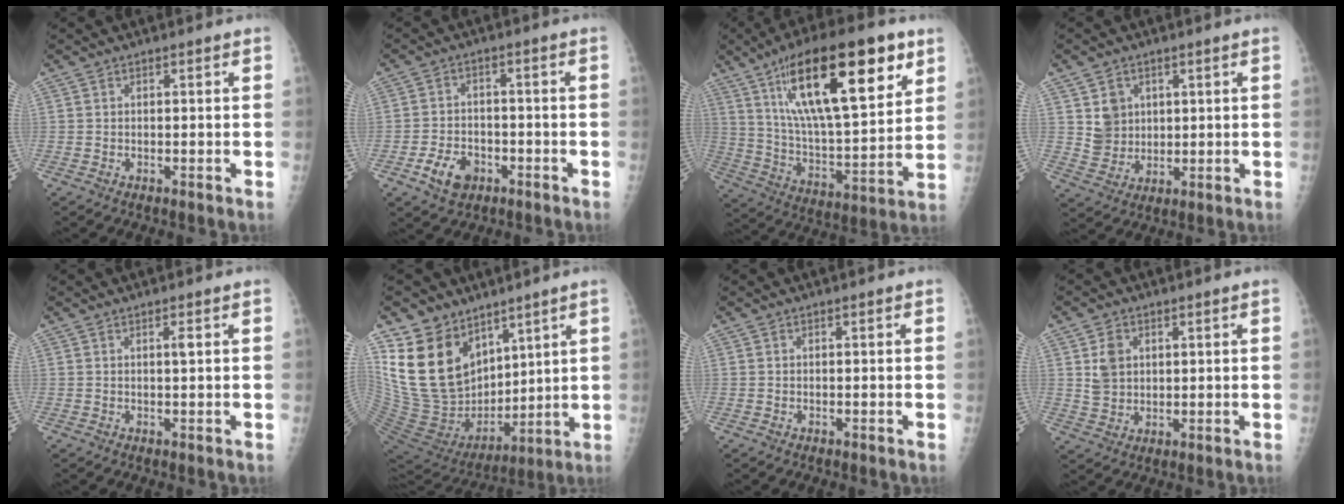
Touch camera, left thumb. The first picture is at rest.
{"total": 6.6, "force": [-3.5, 4.6, 3.3], "torque": [-0.044, 0.020, -0.057]}
{"total": 26.7, "force": [13.0, 9.1, 21.5], "torque": [-0.330, -0.032, 0.222]}
{"total": 6.2, "force": [2.1, 5.4, 2.2], "torque": [-0.014, -0.014, 0.048]}
{"total": 1.1, "force": [0.4, 0.0, 1.1], "torque": [-0.021, -0.001, 0.006]}
{"total": 19.7, "force": [11.2, 13.0, 9.7], "torque": [-0.151, -0.053, 0.234]}
{"total": 0.0}
{"total": 5.2, "force": [1.7, 4.1, 2.8], "torque": [-0.034, -0.010, 0.039]}